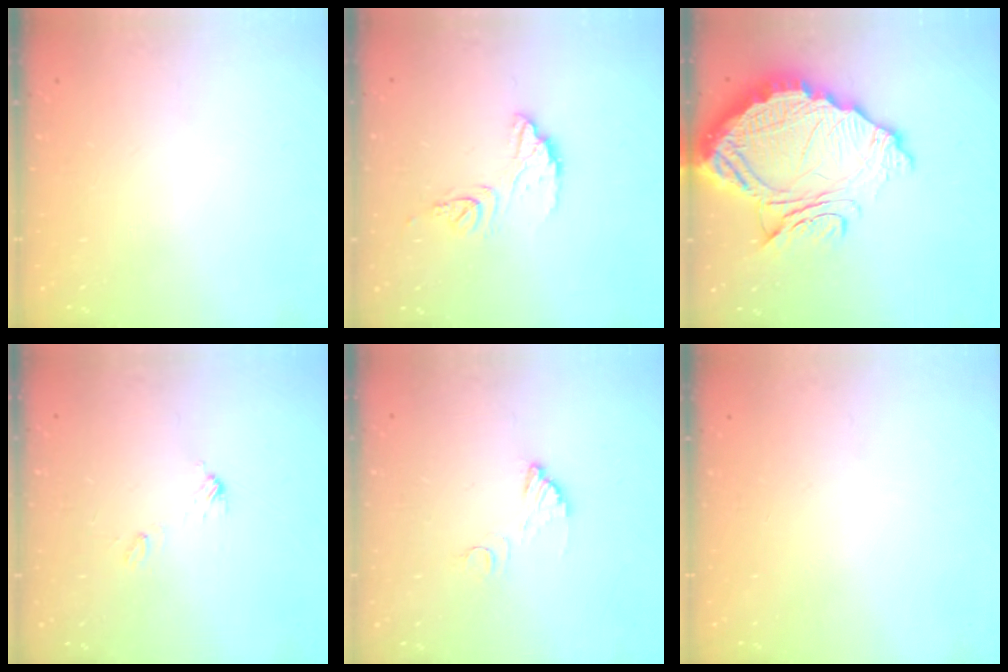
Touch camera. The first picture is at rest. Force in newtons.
{"total": 10.1, "press": 10.0, "slide": 0.8}
{"total": 20.2, "press": 20.1, "slide": 1.8}
{"total": 4.6, "press": 4.6, "slide": 0.4}
{"total": 4.4, "press": 4.4, "slide": 0.2}
{"total": 0.0}